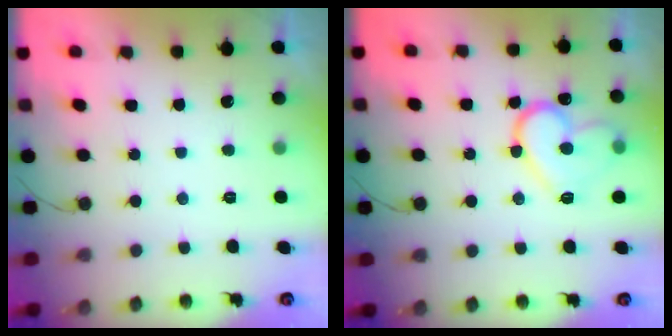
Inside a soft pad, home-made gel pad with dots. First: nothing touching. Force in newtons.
{"total": 14.4, "press": 14.3, "slide": 1.4}